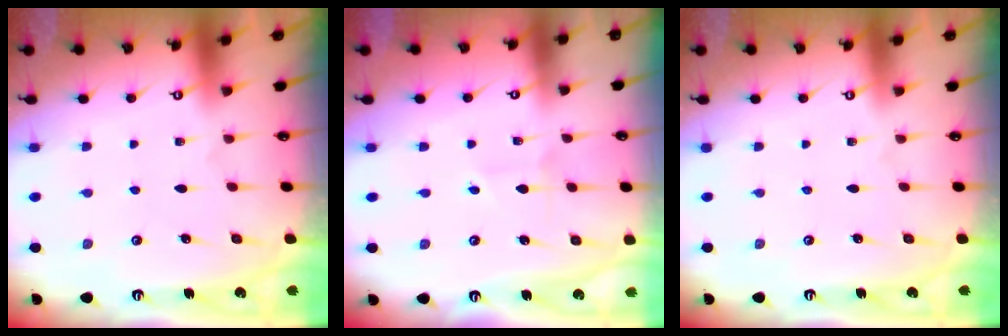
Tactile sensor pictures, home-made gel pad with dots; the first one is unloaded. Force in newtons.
{"total": 2.3, "press": 2.3, "slide": 0.3}
{"total": 0.0}